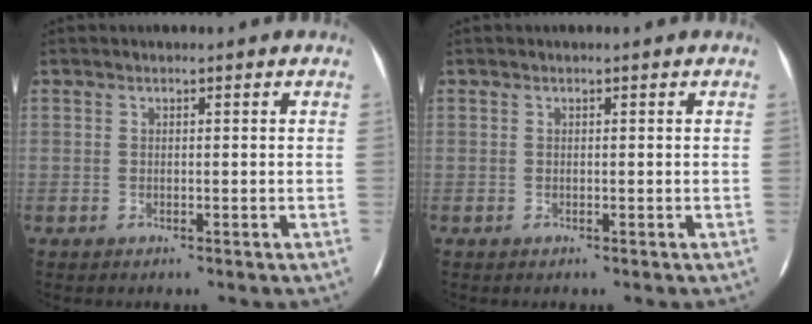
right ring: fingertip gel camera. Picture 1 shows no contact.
{"total": 0.0}